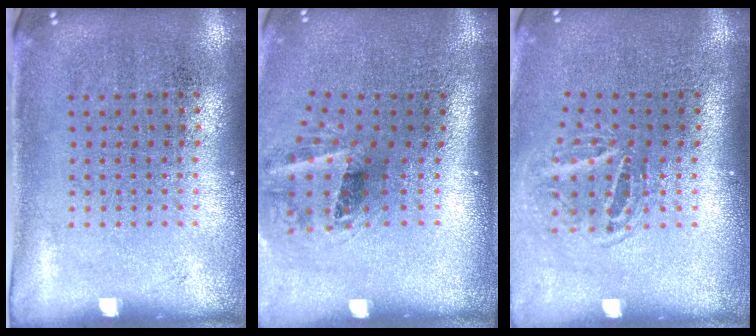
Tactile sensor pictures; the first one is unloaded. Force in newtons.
{"total": 1.6, "press": 1.2, "slide": 1.0}
{"total": 1.7, "press": 1.2, "slide": 1.3}